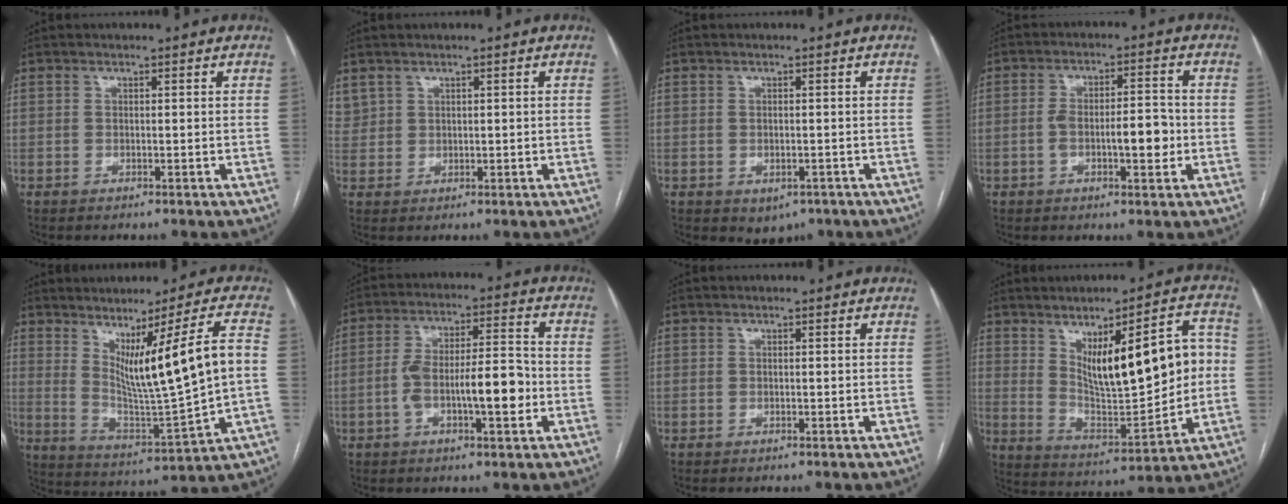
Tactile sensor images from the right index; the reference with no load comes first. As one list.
[{"total": 2.4, "force": [1.6, 1.8, 0.4], "torque": [-0.010, 0.012, 0.041]}, {"total": 3.0, "force": [-1.4, 2.2, 1.6], "torque": [-0.013, 0.000, -0.008]}, {"total": 7.4, "force": [-1.5, 2.2, 7.0], "torque": [-0.120, 0.015, -0.023]}, {"total": 14.7, "force": [2.4, -0.5, 14.5], "torque": [-0.240, -0.018, 0.051]}, {"total": 10.9, "force": [-2.7, 2.6, 10.3], "torque": [-0.179, 0.021, -0.042]}, {"total": 0.0}, {"total": 17.3, "force": [3.0, 4.9, 16.4], "torque": [-0.250, 0.015, 0.062]}]